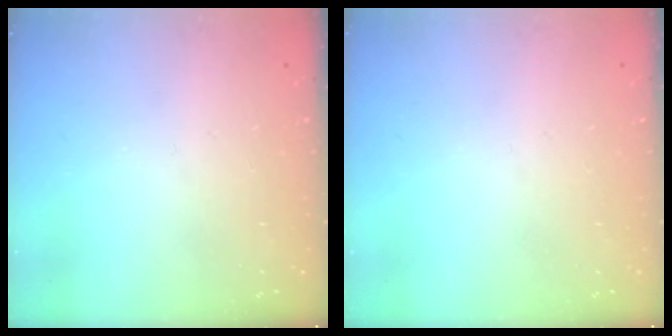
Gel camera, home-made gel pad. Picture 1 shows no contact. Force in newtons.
{"total": 0.0}